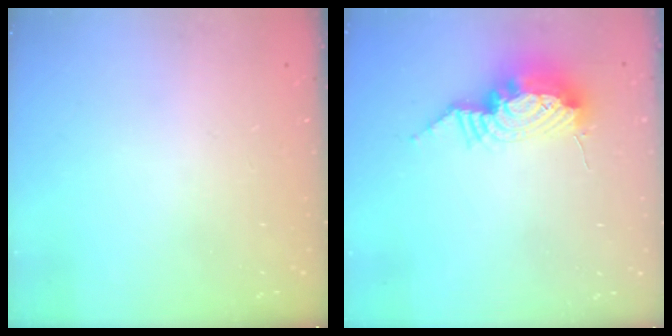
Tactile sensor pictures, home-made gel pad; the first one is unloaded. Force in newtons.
{"total": 12.6, "press": 12.5, "slide": 1.8}